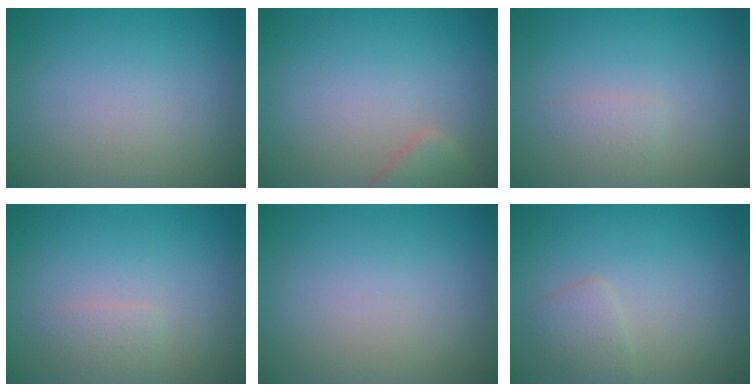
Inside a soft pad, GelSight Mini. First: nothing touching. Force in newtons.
{"total": 2.0, "press": 2.0, "slide": 0.2}
{"total": 1.1, "press": 1.1, "slide": 0.1}
{"total": 1.0, "press": 1.0, "slide": 0.0}
{"total": 0.0}
{"total": 1.7, "press": 1.7, "slide": 0.0}